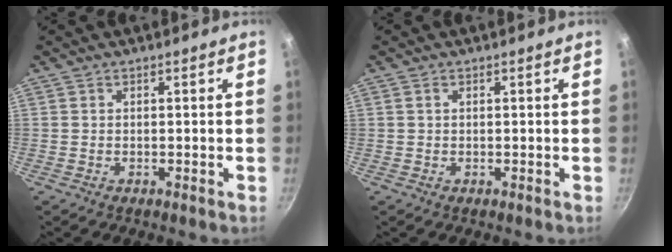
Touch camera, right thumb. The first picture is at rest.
{"total": 0.6, "force": [0.3, 0.3, 0.4], "torque": [-0.007, 0.002, 0.005]}